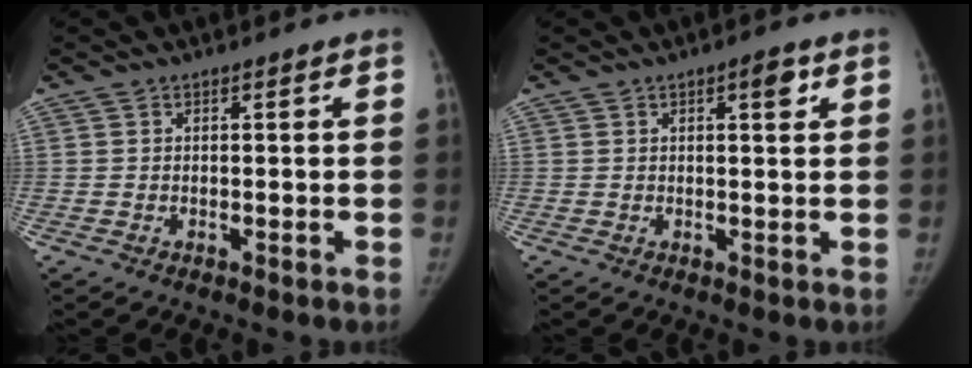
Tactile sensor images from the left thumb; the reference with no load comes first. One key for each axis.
{"total": 2.9, "fx": 1.2, "fy": 0.9, "fz": 2.4, "tx": -0.030, "ty": -0.002, "tz": 0.016}